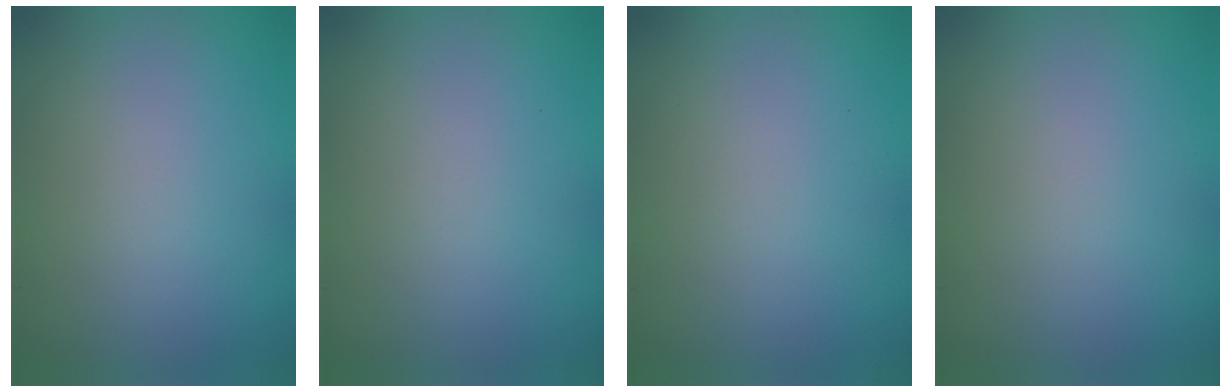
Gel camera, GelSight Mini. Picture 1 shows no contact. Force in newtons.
{"total": 0.0}
{"total": 0.0}
{"total": 0.0}